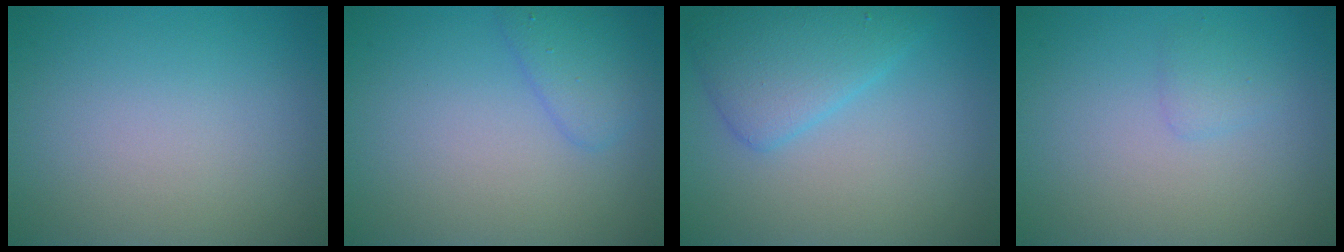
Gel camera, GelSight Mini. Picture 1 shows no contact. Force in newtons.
{"total": 2.2, "press": 2.2, "slide": 0.1}
{"total": 4.0, "press": 4.0, "slide": 0.2}
{"total": 0.9, "press": 0.9, "slide": 0.2}